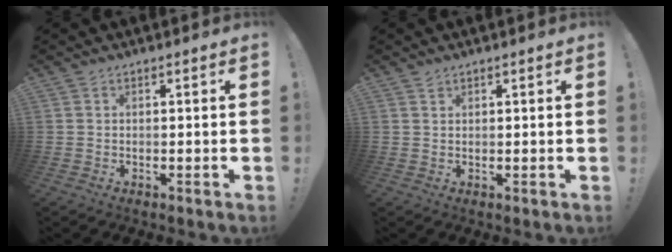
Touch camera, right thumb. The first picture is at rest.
{"total": 1.1, "force": [1.0, 0.4, 0.2], "torque": [0.004, -0.004, 0.019]}